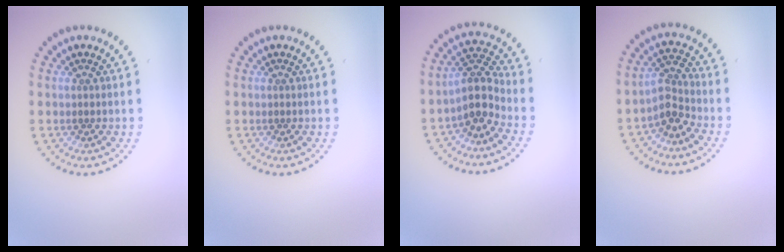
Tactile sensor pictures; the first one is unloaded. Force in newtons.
{"total": 0.0}
{"total": 3.5, "press": 2.8, "slide": 2.1}
{"total": 2.7, "press": 2.0, "slide": 1.8}